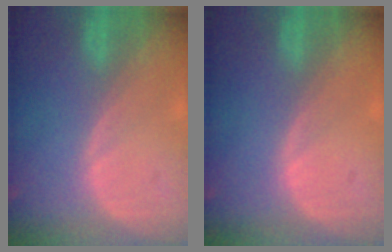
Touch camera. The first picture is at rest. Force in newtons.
{"total": 0.0}